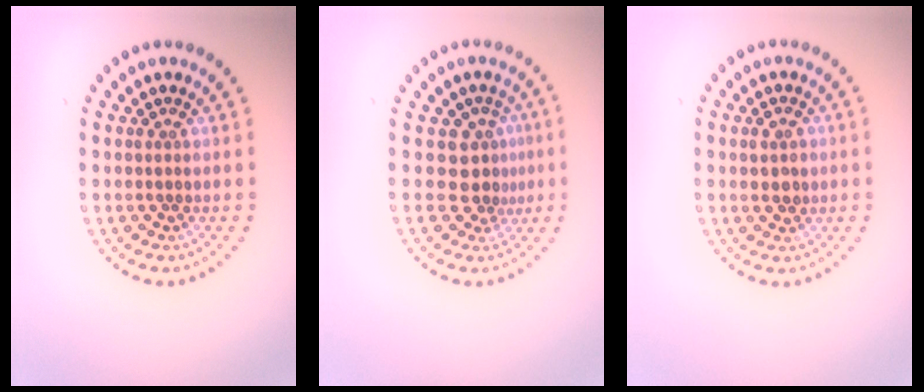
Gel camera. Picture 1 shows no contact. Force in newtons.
{"total": 3.0, "press": 2.1, "slide": 2.0}
{"total": 1.7, "press": 1.7, "slide": 0.0}